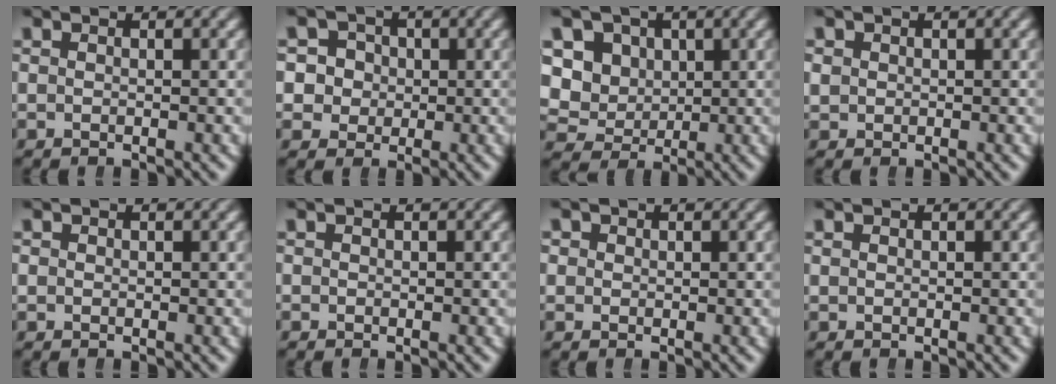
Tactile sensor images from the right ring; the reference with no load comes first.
{"total": 8.1, "force": [0.3, 7.5, 2.9], "torque": [-0.074, -0.019, 0.005]}
{"total": 12.5, "force": [1.3, 11.7, 4.4], "torque": [-0.133, -0.029, 0.015]}
{"total": 1.4, "force": [0.3, 1.4, 0.3], "torque": [-0.009, -0.003, 0.010]}
{"total": 1.0, "force": [-0.1, 0.9, 0.0], "torque": [-0.004, -0.003, -0.003]}
{"total": 0.7, "force": [-0.4, 0.6, 0.0], "torque": [-0.006, -0.005, -0.009]}
{"total": 1.3, "force": [0.2, 1.2, 0.2], "torque": [-0.005, -0.006, 0.005]}
{"total": 0.0}